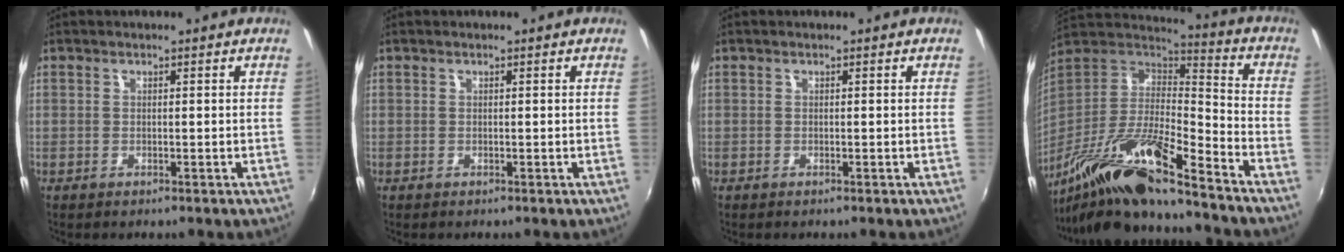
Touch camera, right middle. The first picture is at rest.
{"total": 0.0}
{"total": 0.0}
{"total": 19.9, "force": [-14.5, 2.9, 13.3], "torque": [-0.245, -0.032, -0.280]}